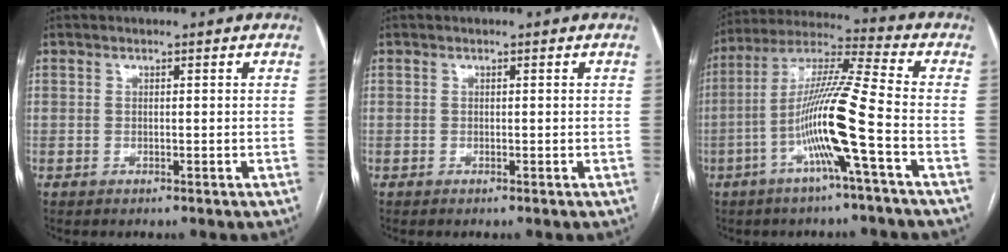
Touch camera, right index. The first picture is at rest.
{"total": 0.0}
{"total": 13.6, "force": [-4.4, -1.2, 12.8], "torque": [-0.247, 0.005, -0.091]}